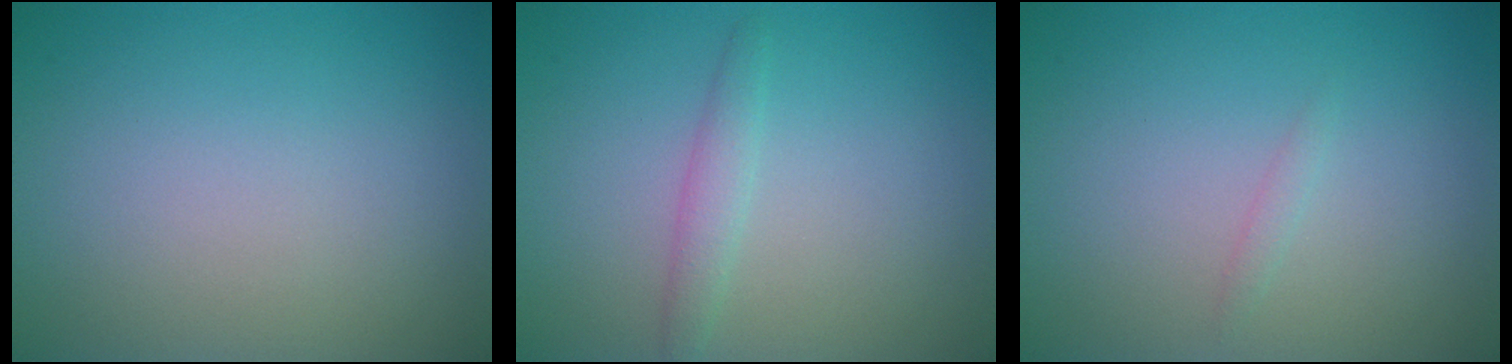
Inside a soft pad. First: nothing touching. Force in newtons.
{"total": 1.5, "press": 1.5, "slide": 0.0}
{"total": 0.6, "press": 0.6, "slide": 0.0}